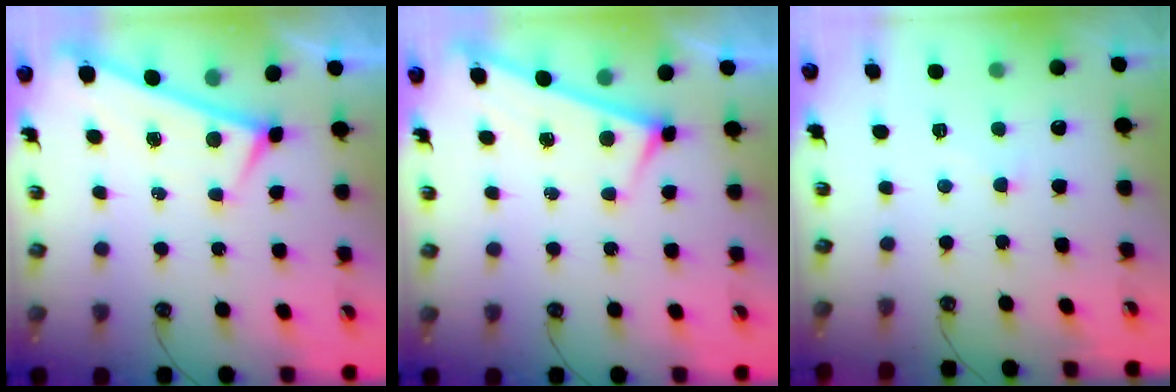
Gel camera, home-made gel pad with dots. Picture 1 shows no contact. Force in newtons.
{"total": 3.0, "press": 2.9, "slide": 0.3}
{"total": 5.3, "press": 5.3, "slide": 0.4}